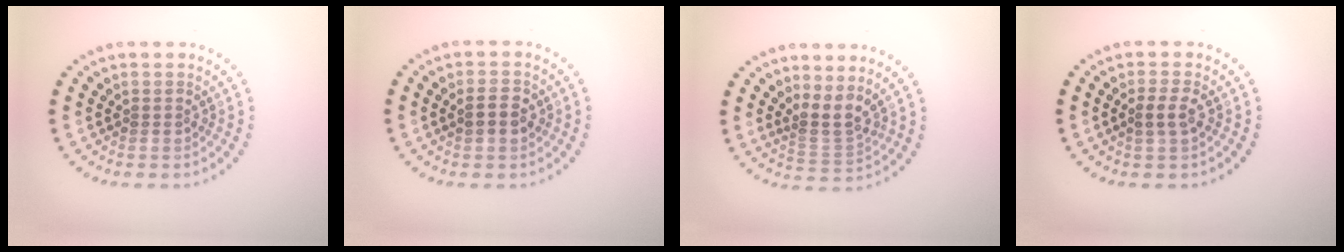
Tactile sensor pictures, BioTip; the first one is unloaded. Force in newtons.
{"total": 2.2, "press": 2.2, "slide": 0.1}
{"total": 2.6, "press": 1.9, "slide": 1.8}
{"total": 1.9, "press": 1.8, "slide": 0.5}